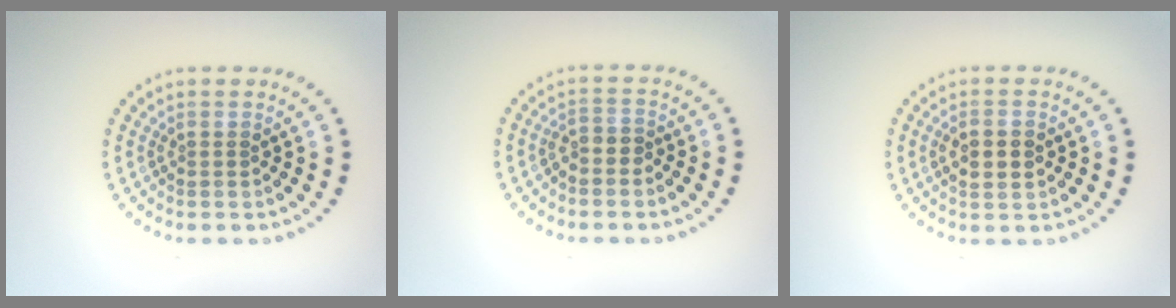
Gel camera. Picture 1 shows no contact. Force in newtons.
{"total": 1.2, "press": 0.8, "slide": 0.8}
{"total": 2.5, "press": 2.4, "slide": 0.2}